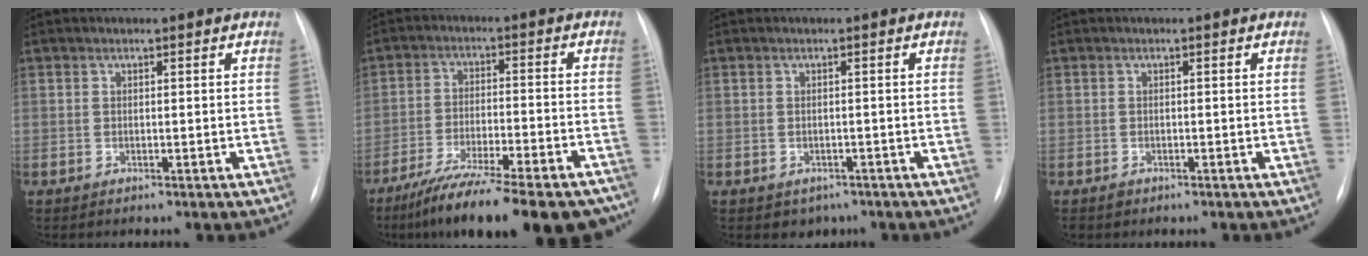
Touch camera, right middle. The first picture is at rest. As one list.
[{"total": 21.9, "force": [-17.8, 3.6, 12.2], "torque": [-0.143, -0.016, -0.261]}, {"total": 2.6, "force": [-1.6, 1.9, 0.6], "torque": [-0.007, 0.005, -0.013]}, {"total": 0.8, "force": [-0.5, 0.5, 0.0], "torque": [-0.003, 0.001, -0.009]}]